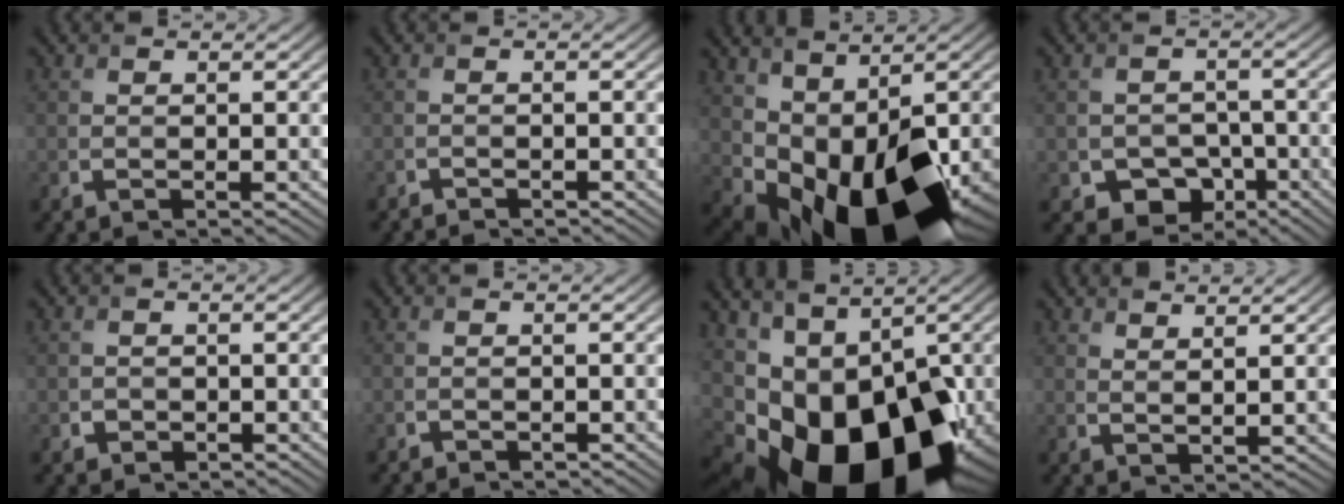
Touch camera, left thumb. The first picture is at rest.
{"total": 1.2, "force": [-1.0, -0.2, -0.6], "torque": [0.014, 0.000, -0.021]}
{"total": 14.3, "force": [-1.6, 8.2, 11.6], "torque": [-0.207, -0.034, 0.000]}
{"total": 5.3, "force": [-2.9, 4.1, 1.7], "torque": [-0.030, -0.011, -0.052]}
{"total": 1.0, "force": [-0.6, 0.6, -0.5], "torque": [0.012, -0.005, -0.013]}
{"total": 0.9, "force": [-0.7, -0.1, -0.6], "torque": [0.011, -0.002, -0.013]}
{"total": 17.0, "force": [-3.9, 11.5, 11.8], "torque": [-0.198, -0.029, -0.031]}
{"total": 2.7, "force": [2.4, 0.2, 1.2], "torque": [-0.010, -0.009, 0.043]}